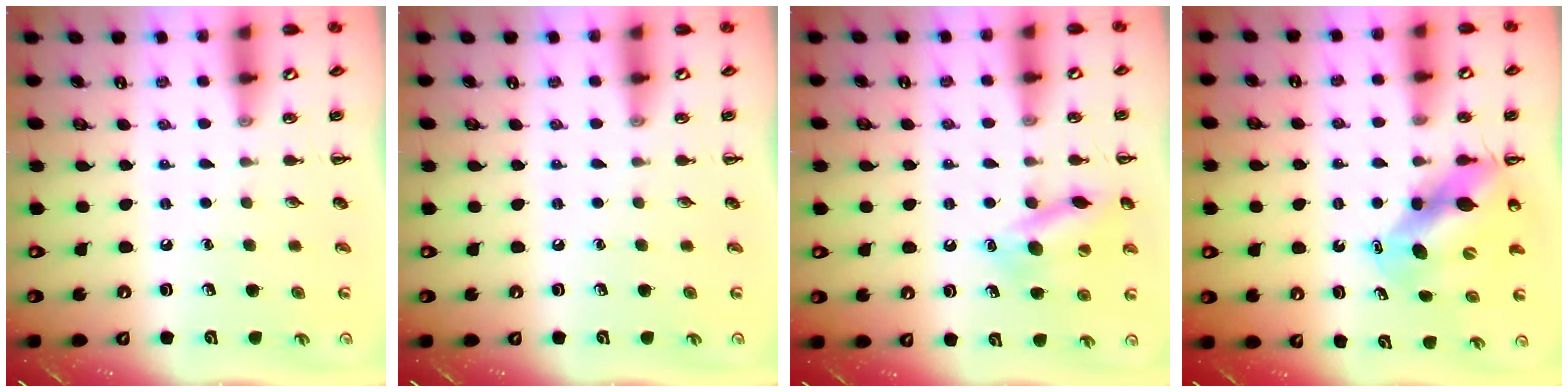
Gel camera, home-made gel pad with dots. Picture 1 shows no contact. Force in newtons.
{"total": 0.0}
{"total": 13.2, "press": 13.0, "slide": 2.3}
{"total": 10.0, "press": 9.6, "slide": 2.7}